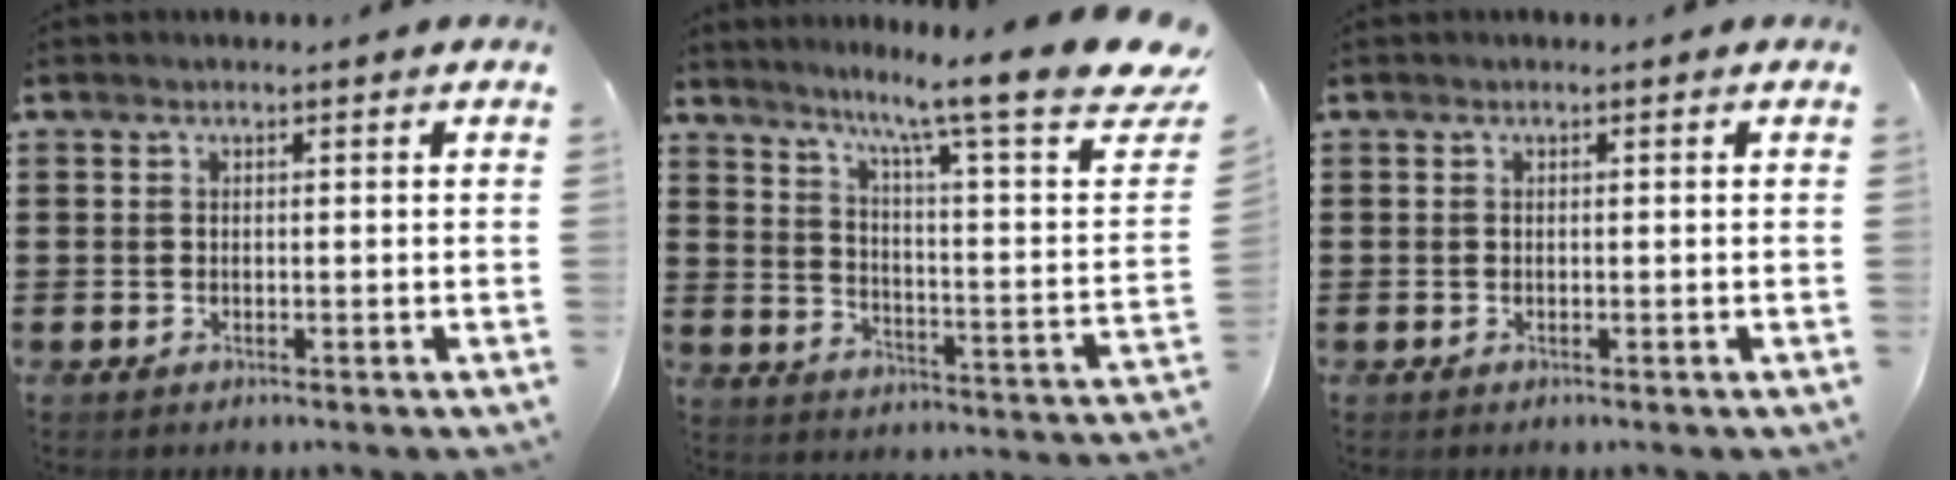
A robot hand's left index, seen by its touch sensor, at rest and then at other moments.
{"total": 11.4, "force": [8.5, -0.1, 7.6], "torque": [-0.151, -0.066, 0.129]}
{"total": 0.0}